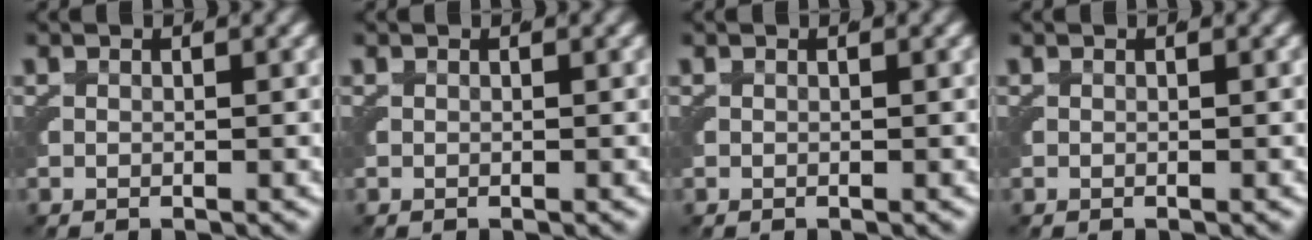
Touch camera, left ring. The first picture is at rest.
{"total": 0.0}
{"total": 0.0}
{"total": 0.0}